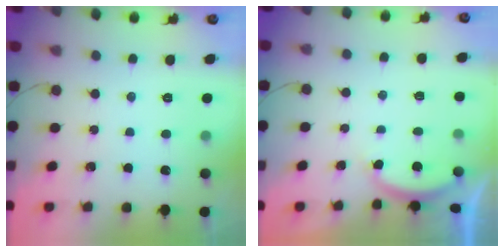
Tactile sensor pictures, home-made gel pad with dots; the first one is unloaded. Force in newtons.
{"total": 2.5, "press": 2.5, "slide": 0.5}